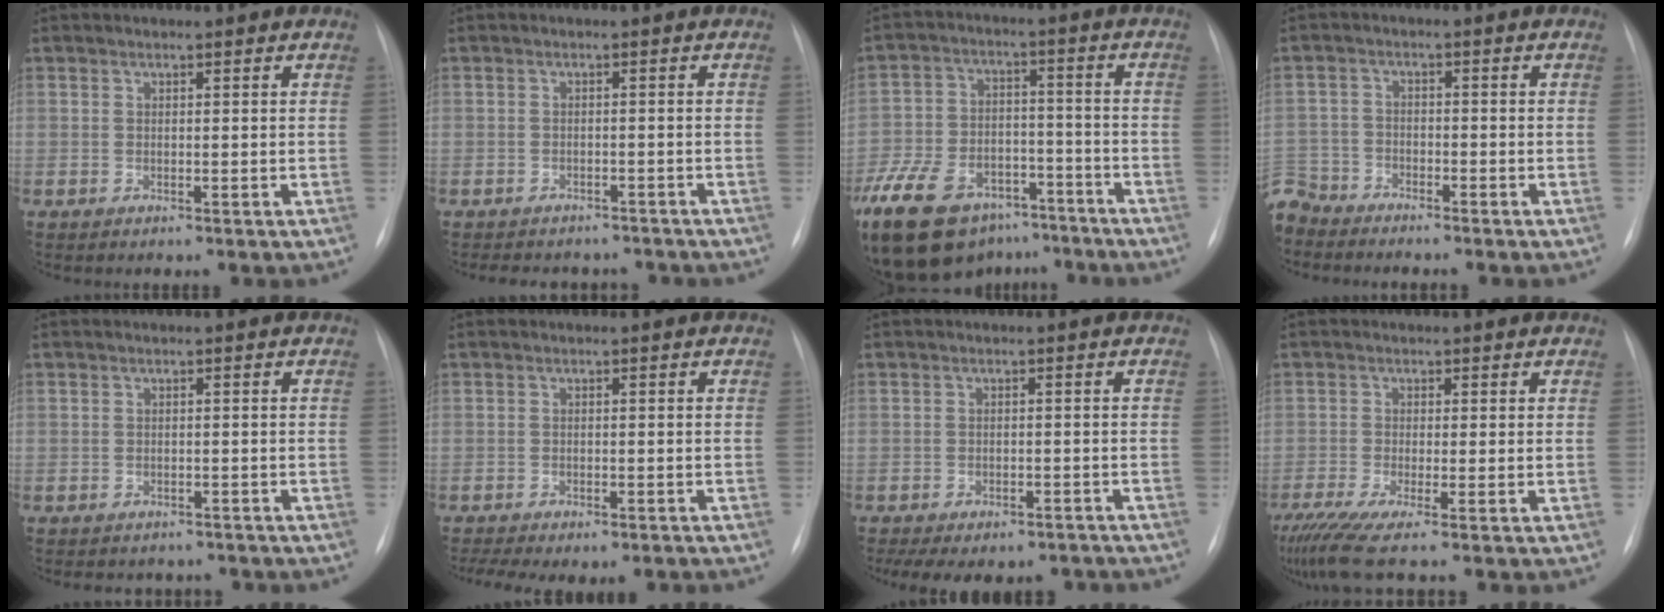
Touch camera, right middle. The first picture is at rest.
{"total": 8.2, "force": [-7.2, 3.6, 1.7], "torque": [-0.023, 0.009, -0.082]}
{"total": 25.7, "force": [-17.2, 14.4, 12.6], "torque": [-0.325, -0.015, -0.273]}
{"total": 6.9, "force": [-6.4, 2.5, 0.4], "torque": [-0.009, -0.006, -0.126]}
{"total": 4.4, "force": [-3.8, 2.1, 0.4], "torque": [-0.003, 0.010, -0.044]}
{"total": 9.1, "force": [-7.2, 2.9, 4.6], "torque": [-0.072, 0.007, -0.097]}
{"total": 11.5, "force": [-9.1, 5.2, 4.8], "torque": [-0.088, 0.007, -0.109]}
{"total": 6.9, "force": [-5.1, -0.2, 4.7], "torque": [-0.083, -0.026, -0.091]}